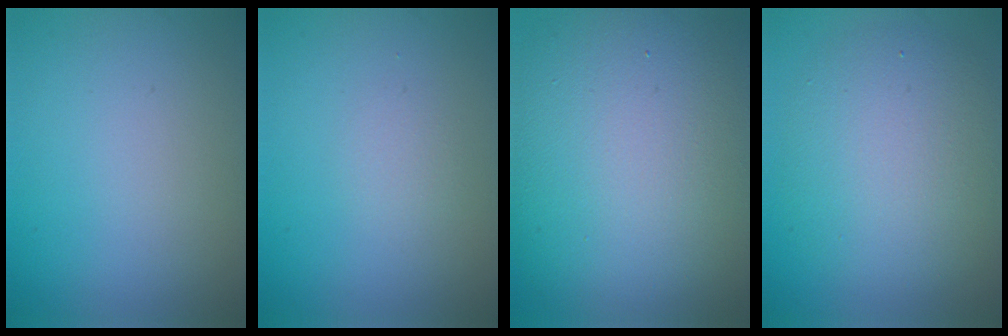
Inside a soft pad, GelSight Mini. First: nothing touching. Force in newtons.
{"total": 1.0, "press": 0.9, "slide": 0.1}
{"total": 16.7, "press": 16.6, "slide": 1.6}
{"total": 6.6, "press": 6.6, "slide": 0.4}